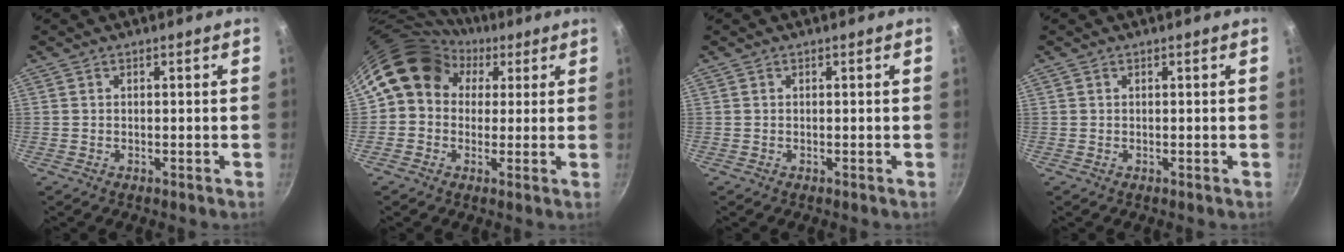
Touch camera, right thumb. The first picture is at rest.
{"total": 12.5, "force": [4.2, 10.3, 5.7], "torque": [-0.067, 0.017, 0.055]}
{"total": 0.0}
{"total": 0.0}